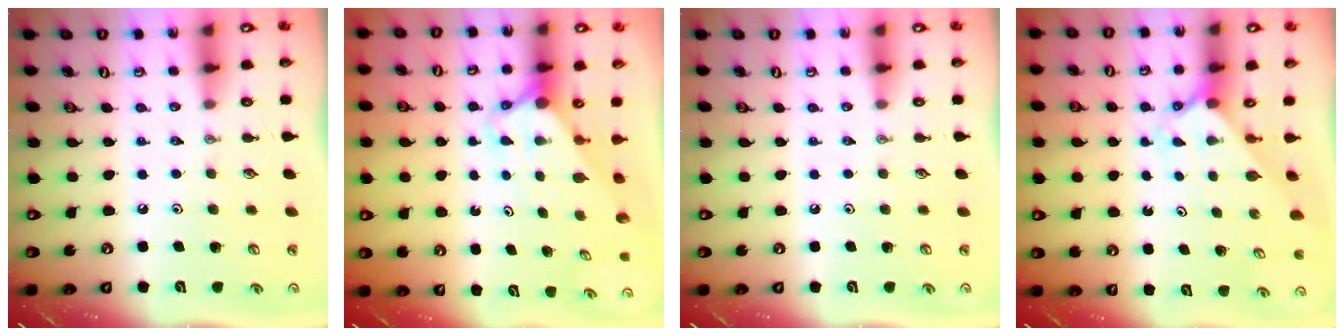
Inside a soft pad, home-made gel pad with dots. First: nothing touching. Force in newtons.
{"total": 2.7, "press": 2.7, "slide": 0.2}
{"total": 0.0}
{"total": 2.1, "press": 2.1, "slide": 0.2}